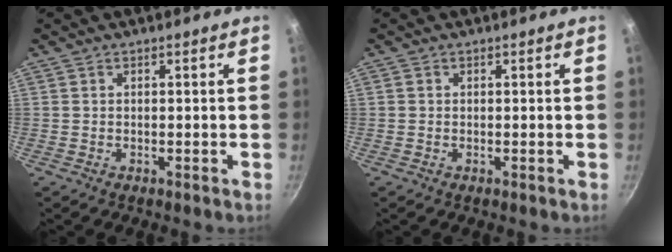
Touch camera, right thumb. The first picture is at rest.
{"total": 0.5, "force": [0.0, 0.5, 0.1], "torque": [0.001, 0.002, -0.001]}